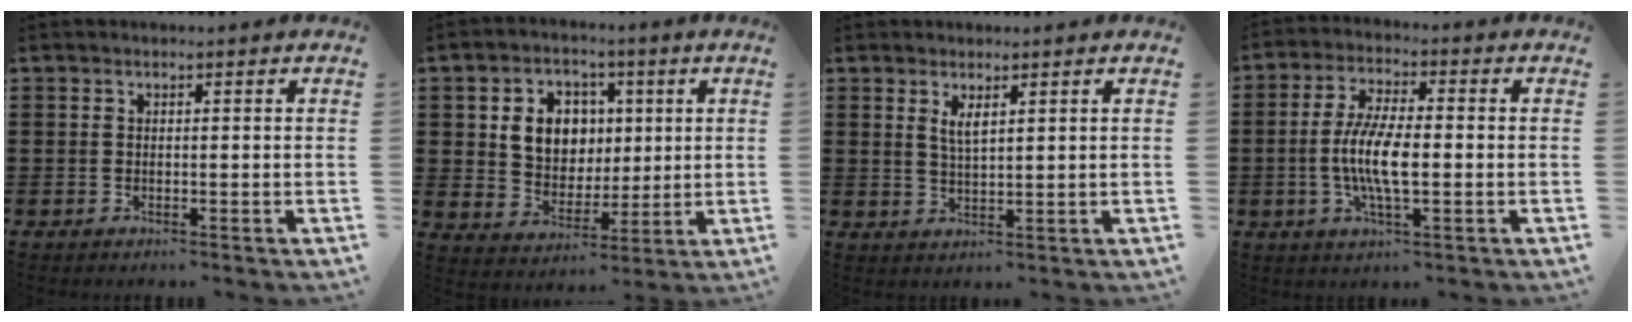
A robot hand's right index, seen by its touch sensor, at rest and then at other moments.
{"total": 8.0, "force": [1.7, 6.8, 3.7], "torque": [-0.087, 0.018, 0.028]}
{"total": 2.4, "force": [1.4, 0.7, 1.8], "torque": [-0.039, 0.003, 0.025]}
{"total": 8.0, "force": [-1.2, 2.3, 7.5], "torque": [-0.165, -0.007, -0.030]}